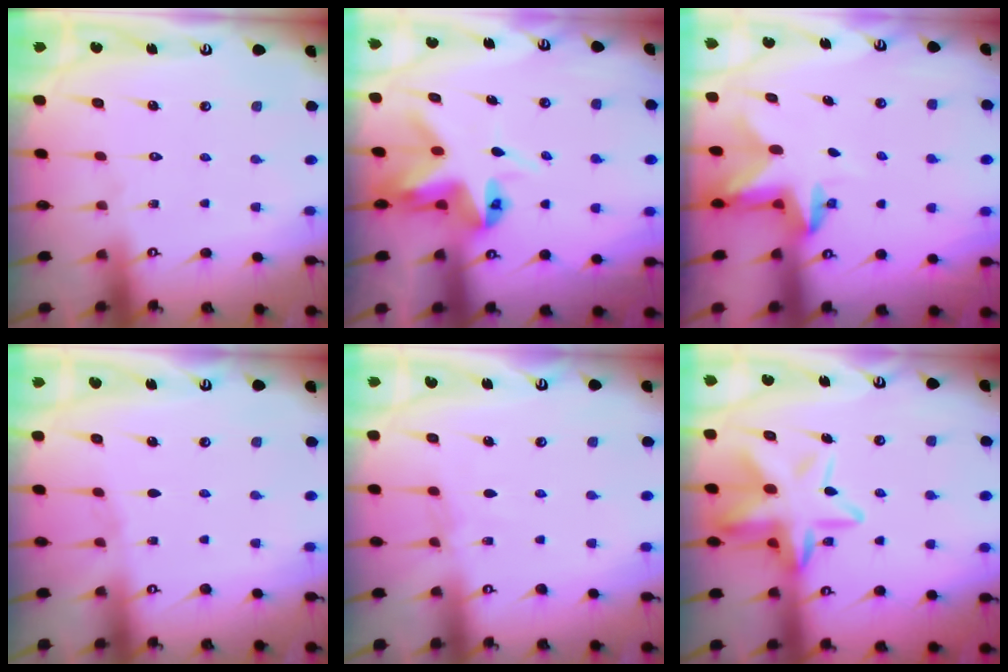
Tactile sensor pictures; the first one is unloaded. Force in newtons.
{"total": 6.9, "press": 6.8, "slide": 0.6}
{"total": 3.0, "press": 2.9, "slide": 0.6}
{"total": 2.9, "press": 2.9, "slide": 0.4}
{"total": 5.2, "press": 5.2, "slide": 0.6}
{"total": 15.6, "press": 15.5, "slide": 1.7}